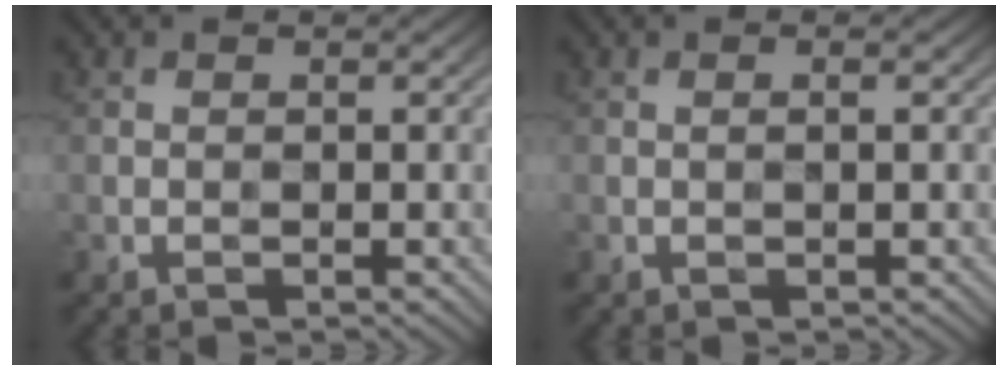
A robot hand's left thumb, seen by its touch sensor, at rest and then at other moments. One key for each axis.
{"total": 0.7, "fx": -0.1, "fy": -0.4, "fz": 0.6, "tx": -0.009, "ty": 0.003, "tz": -0.001}